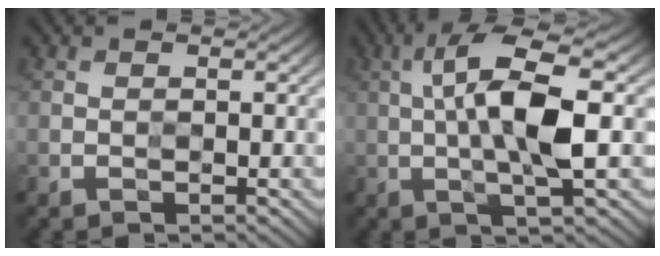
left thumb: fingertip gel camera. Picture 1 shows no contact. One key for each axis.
{"total": 10.3, "fx": 0.6, "fy": 2.7, "fz": 9.9, "tx": -0.182, "ty": 0.017, "tz": 0.005}